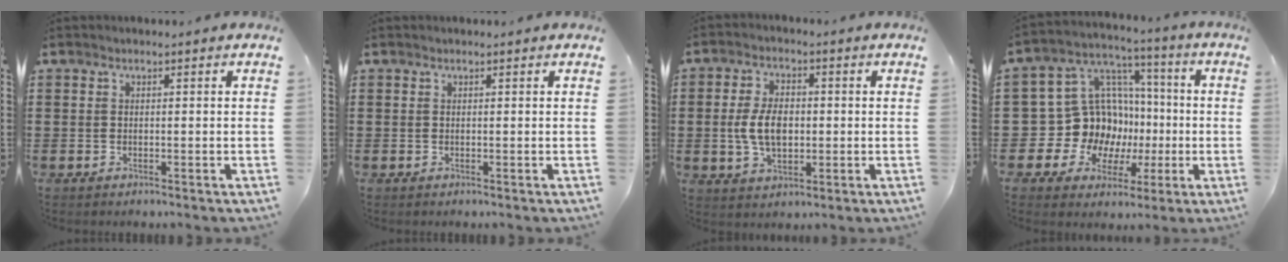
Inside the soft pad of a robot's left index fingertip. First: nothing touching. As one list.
[{"total": 0.0}, {"total": 6.9, "force": [-0.2, 4.0, 5.7], "torque": [-0.121, 0.001, -0.012]}, {"total": 13.4, "force": [-1.5, 12.5, 4.6], "torque": [-0.131, -0.015, -0.009]}]